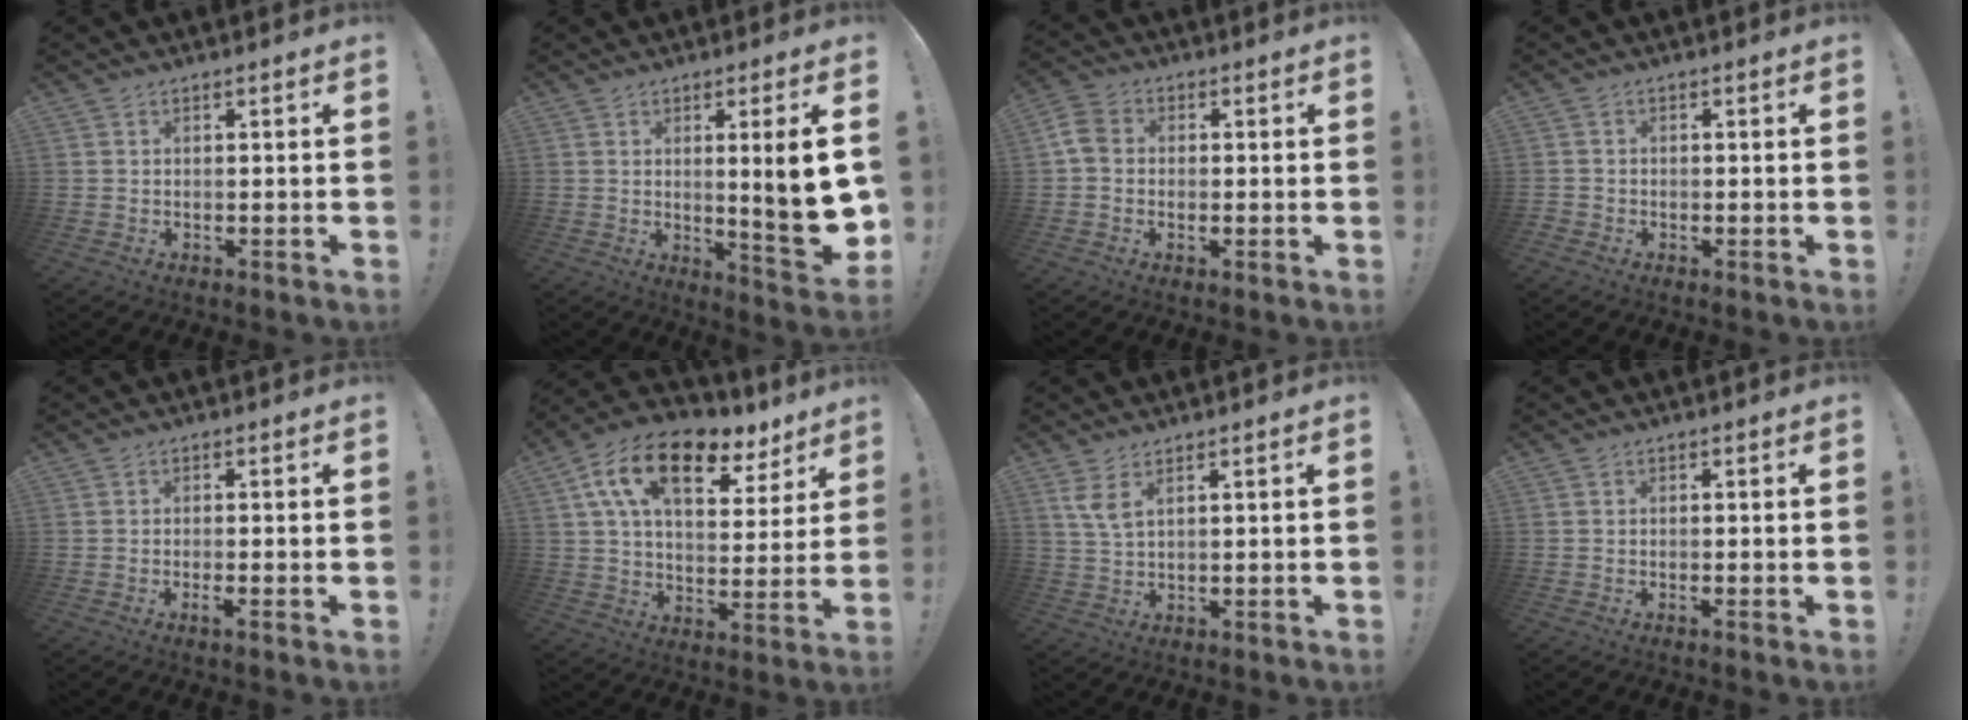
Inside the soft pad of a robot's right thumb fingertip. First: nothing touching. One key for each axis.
{"total": 11.9, "fx": 1.2, "fy": 0.5, "fz": 11.8, "tx": -0.169, "ty": -0.019, "tz": 0.014}
{"total": 6.3, "fx": 0.0, "fy": 5.1, "fz": 3.8, "tx": -0.076, "ty": 0.014, "tz": 0.005}
{"total": 1.2, "fx": -0.8, "fy": 0.8, "fz": 0.4, "tx": -0.006, "ty": 0.004, "tz": -0.014}
{"total": 2.0, "fx": -0.6, "fy": -0.4, "fz": 1.9, "tx": -0.032, "ty": -0.006, "tz": -0.009}
{"total": 18.3, "fx": 9.5, "fy": 9.2, "fz": 12.7, "tx": -0.207, "ty": -0.041, "tz": 0.164}
{"total": 4.8, "fx": 2.7, "fy": 1.3, "fz": 3.7, "tx": -0.078, "ty": -0.012, "tz": 0.048}
{"total": 0.9, "fx": 0.2, "fy": -0.2, "fz": 0.8, "tx": -0.011, "ty": -0.005, "tz": 0.002}